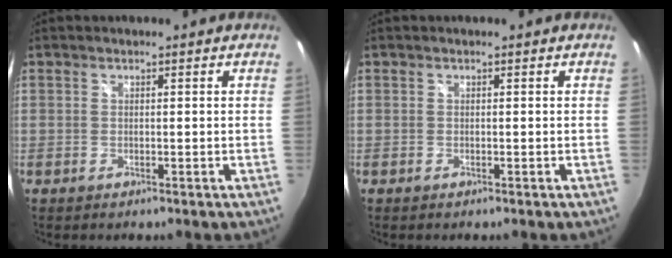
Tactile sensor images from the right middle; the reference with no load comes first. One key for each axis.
{"total": 0.0}